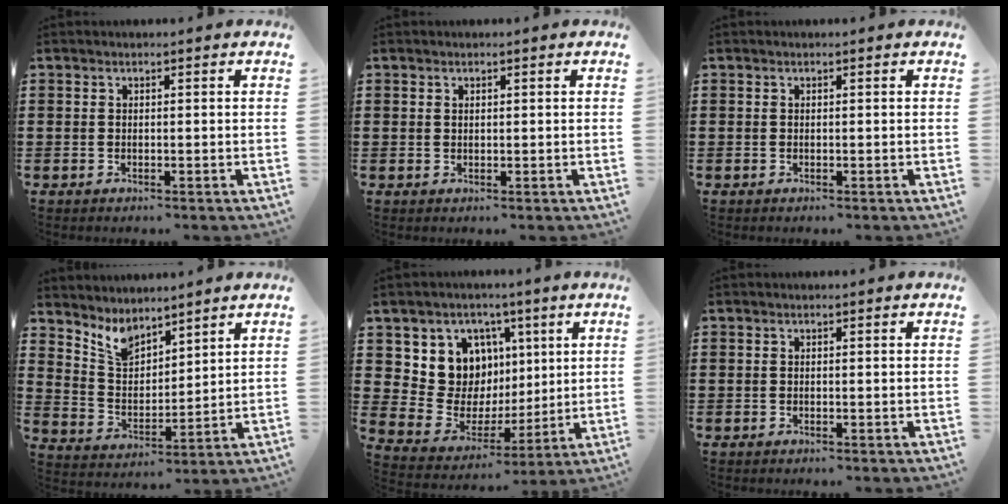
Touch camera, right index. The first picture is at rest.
{"total": 0.6, "force": [0.4, 0.3, 0.2], "torque": [-0.005, 0.002, 0.008]}
{"total": 0.0}
{"total": 5.6, "force": [4.9, 2.2, 1.6], "torque": [-0.050, -0.014, 0.092]}
{"total": 10.0, "force": [3.3, 9.0, 2.7], "torque": [-0.083, -0.034, 0.069]}
{"total": 0.0}